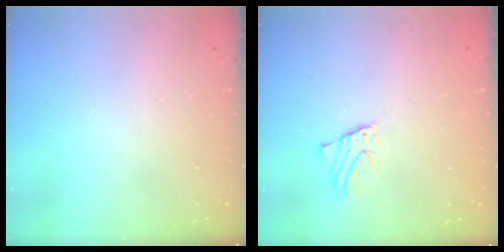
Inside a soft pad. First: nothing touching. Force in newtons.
{"total": 1.5, "press": 1.5, "slide": 0.0}